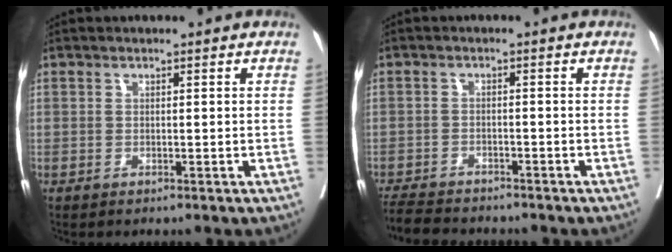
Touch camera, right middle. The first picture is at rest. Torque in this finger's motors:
{"motor_torque": [0.11, -0.13, 0.01, 0.01]}